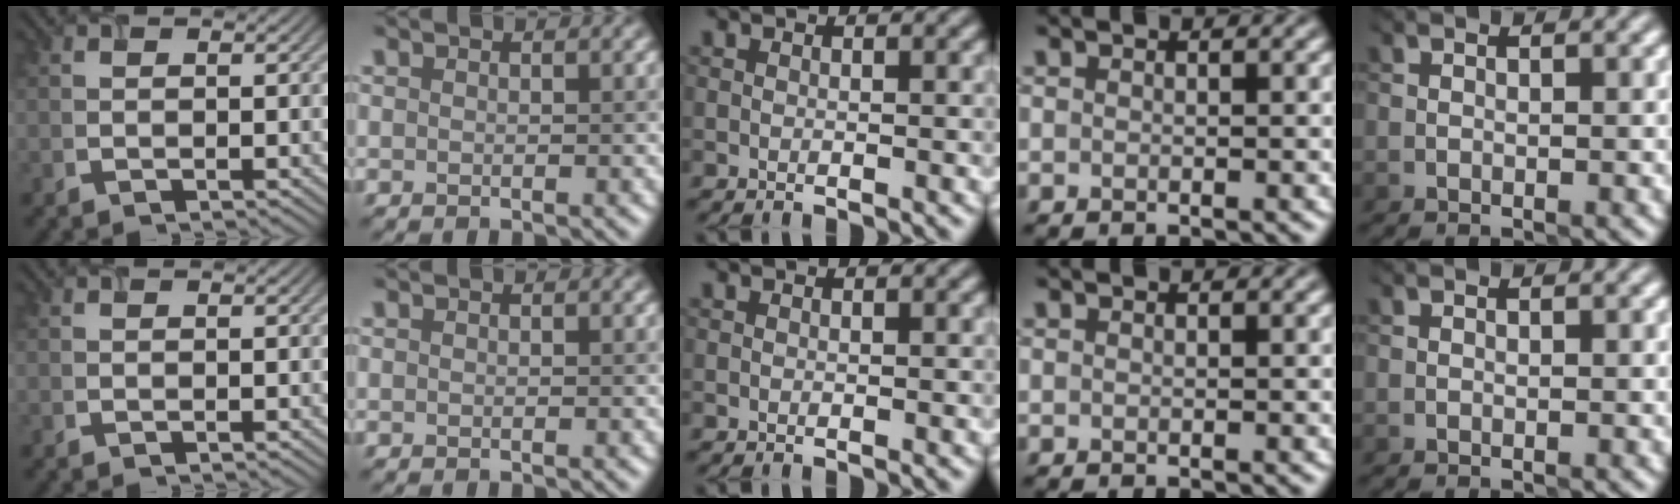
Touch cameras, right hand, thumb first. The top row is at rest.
{}